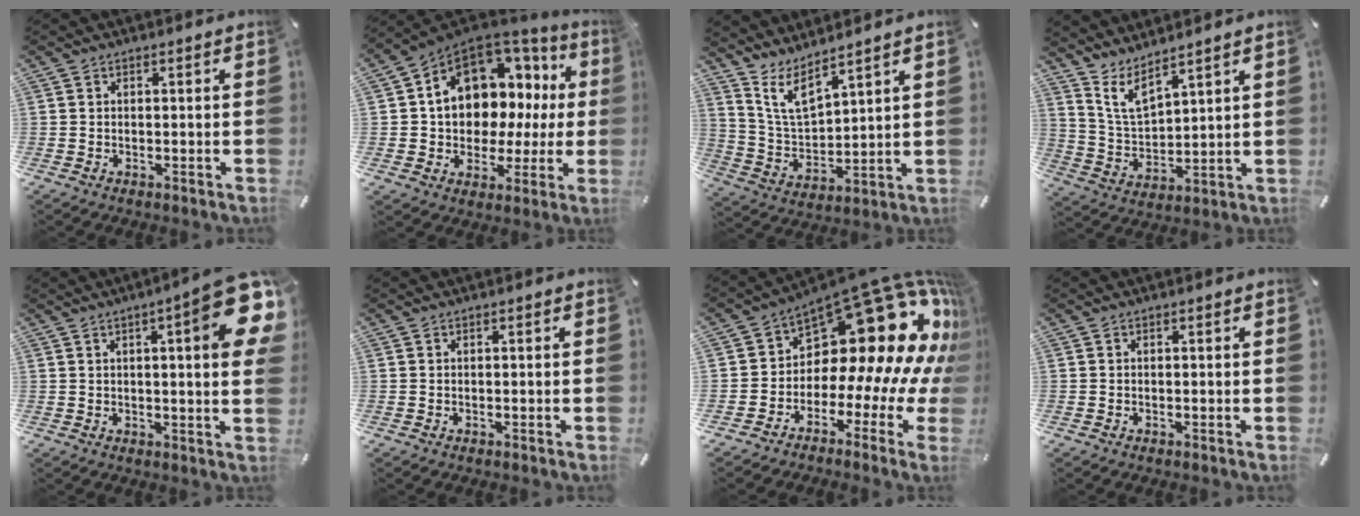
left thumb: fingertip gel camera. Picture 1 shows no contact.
{"total": 13.7, "force": [4.6, 10.2, 7.9], "torque": [-0.125, -0.041, 0.083]}
{"total": 8.5, "force": [6.9, 3.0, 4.0], "torque": [-0.110, -0.036, 0.127]}
{"total": 7.4, "force": [6.0, 2.7, 3.4], "torque": [-0.088, -0.028, 0.113]}
{"total": 14.7, "force": [5.7, 2.6, 13.3], "torque": [-0.182, -0.033, 0.083]}
{"total": 0.0}
{"total": 23.4, "force": [9.1, 12.4, 17.6], "torque": [-0.253, -0.096, 0.173]}
{"total": 0.0}